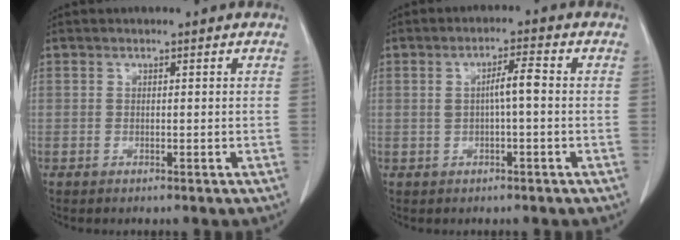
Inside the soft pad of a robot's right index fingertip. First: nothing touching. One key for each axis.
{"total": 3.6, "fx": 0.1, "fy": 0.4, "fz": 3.6, "tx": -0.061, "ty": 0.009, "tz": 0.006}